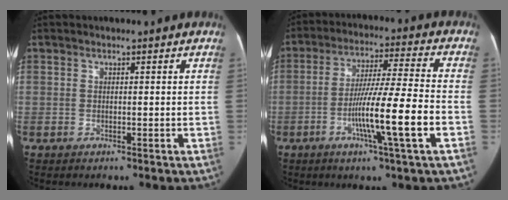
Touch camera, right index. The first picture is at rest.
{"total": 13.6, "force": [-4.4, -0.7, 12.8], "torque": [-0.222, -0.004, -0.080]}